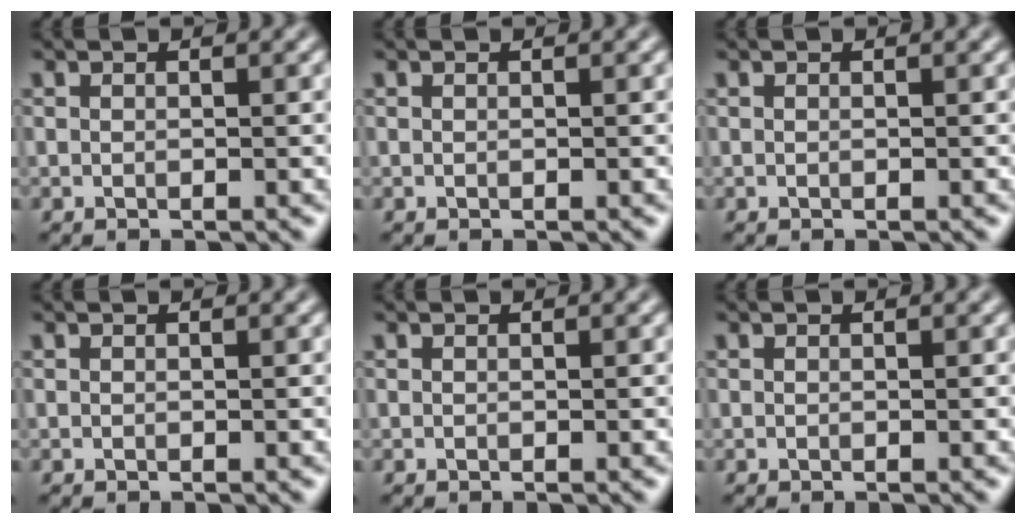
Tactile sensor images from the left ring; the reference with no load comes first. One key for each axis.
{"total": 0.0}
{"total": 0.0}
{"total": 0.0}
{"total": 0.0}
{"total": 0.0}